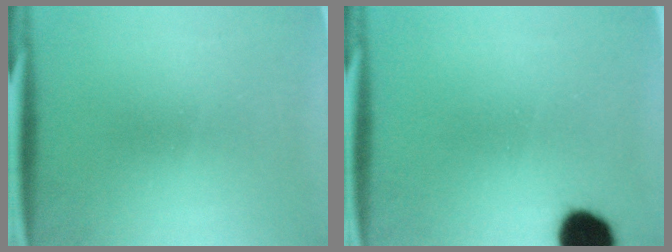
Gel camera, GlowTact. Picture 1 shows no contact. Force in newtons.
{"total": 9.1}